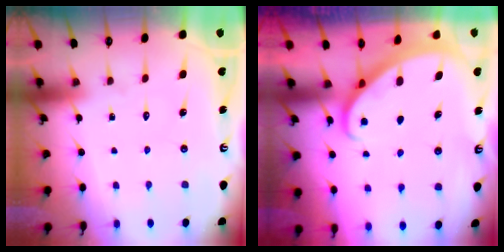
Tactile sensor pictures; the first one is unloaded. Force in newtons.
{"total": 1.8, "press": 1.8, "slide": 0.1}